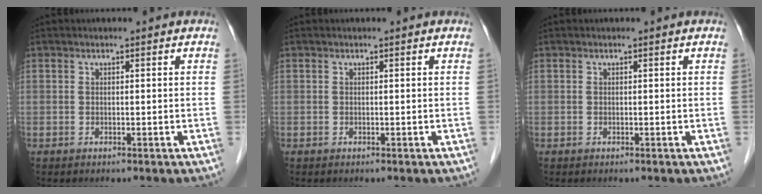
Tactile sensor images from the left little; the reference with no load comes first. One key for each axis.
{"total": 0.0}
{"total": 0.0}